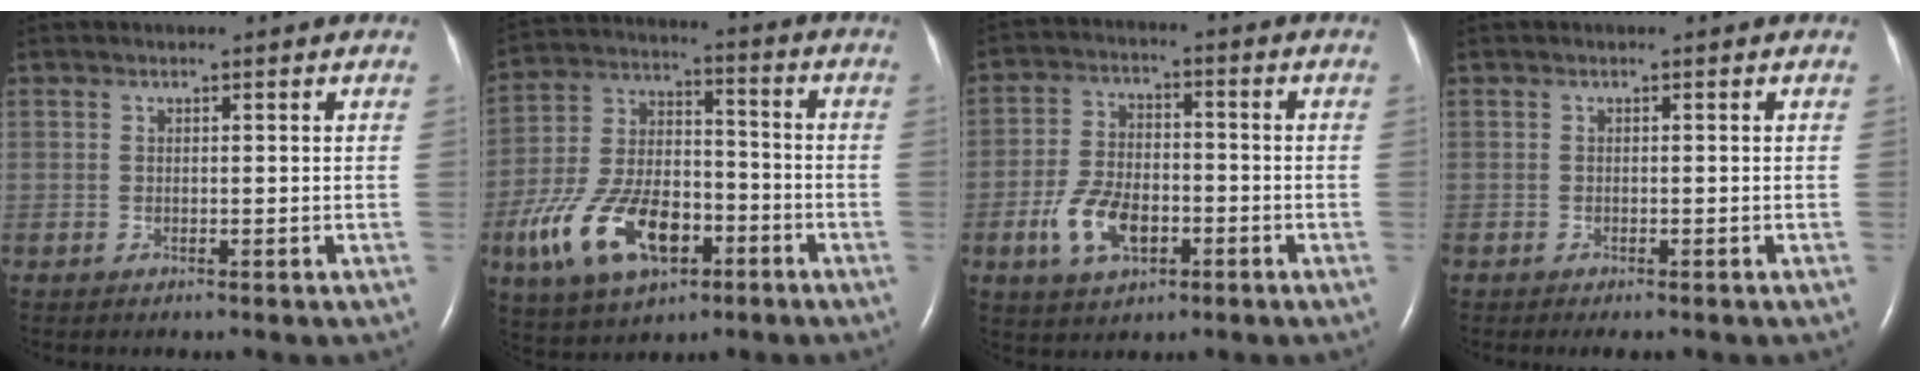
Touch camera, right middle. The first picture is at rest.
{"total": 16.0, "force": [-6.7, 8.1, 12.0], "torque": [-0.250, 0.007, -0.112]}
{"total": 8.6, "force": [-3.2, 4.6, 6.5], "torque": [-0.136, 0.004, -0.056]}
{"total": 1.4, "force": [-1.1, 0.4, 0.8], "torque": [-0.010, -0.004, -0.014]}